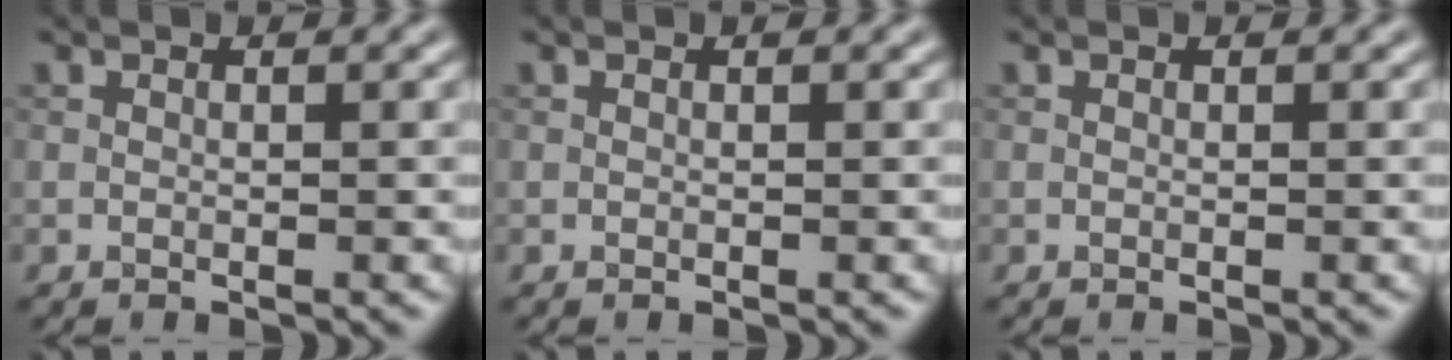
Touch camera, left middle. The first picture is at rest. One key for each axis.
{"total": 0.0}
{"total": 0.0}